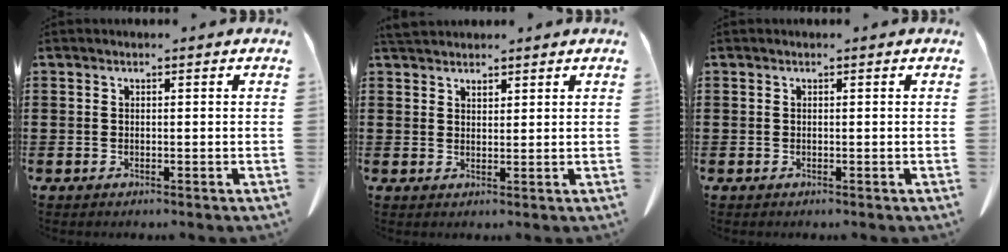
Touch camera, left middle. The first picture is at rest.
{"total": 2.6, "force": [2.4, 0.8, 0.4], "torque": [-0.013, 0.000, 0.047]}
{"total": 0.0}